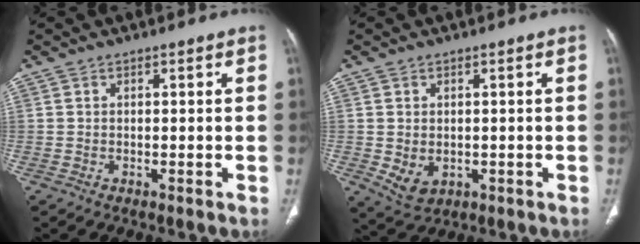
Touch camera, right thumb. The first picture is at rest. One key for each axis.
{"total": 4.8, "fx": -0.5, "fy": 3.6, "fz": 3.2, "tx": -0.054, "ty": -0.008, "tz": 0.010}